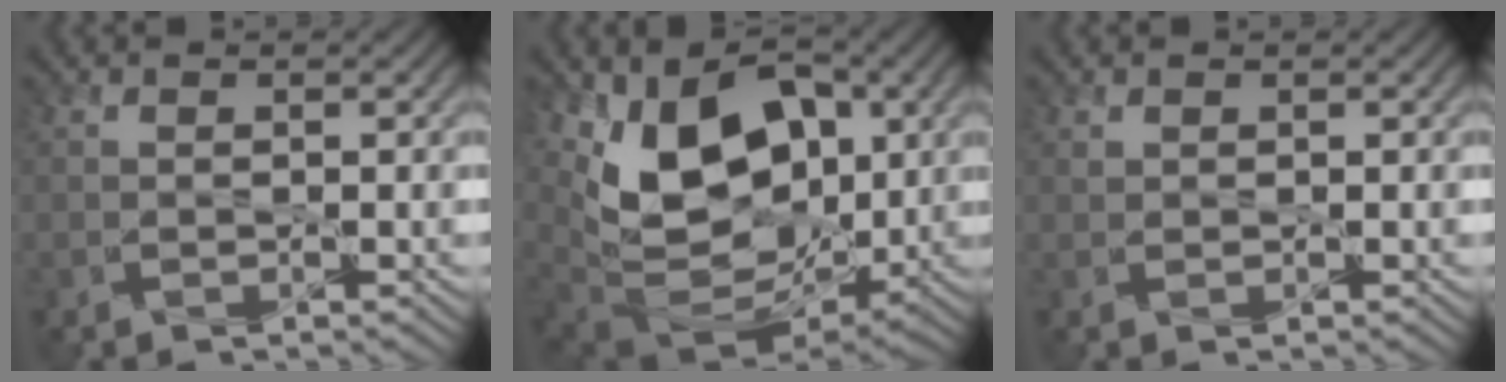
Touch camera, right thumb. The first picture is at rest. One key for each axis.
{"total": 15.9, "fx": 3.2, "fy": 10.6, "fz": 11.4, "tx": -0.197, "ty": -0.007, "tz": 0.070}
{"total": 0.5, "fx": 0.4, "fy": 0.3, "fz": 0.2, "tx": -0.007, "ty": 0.002, "tz": 0.009}